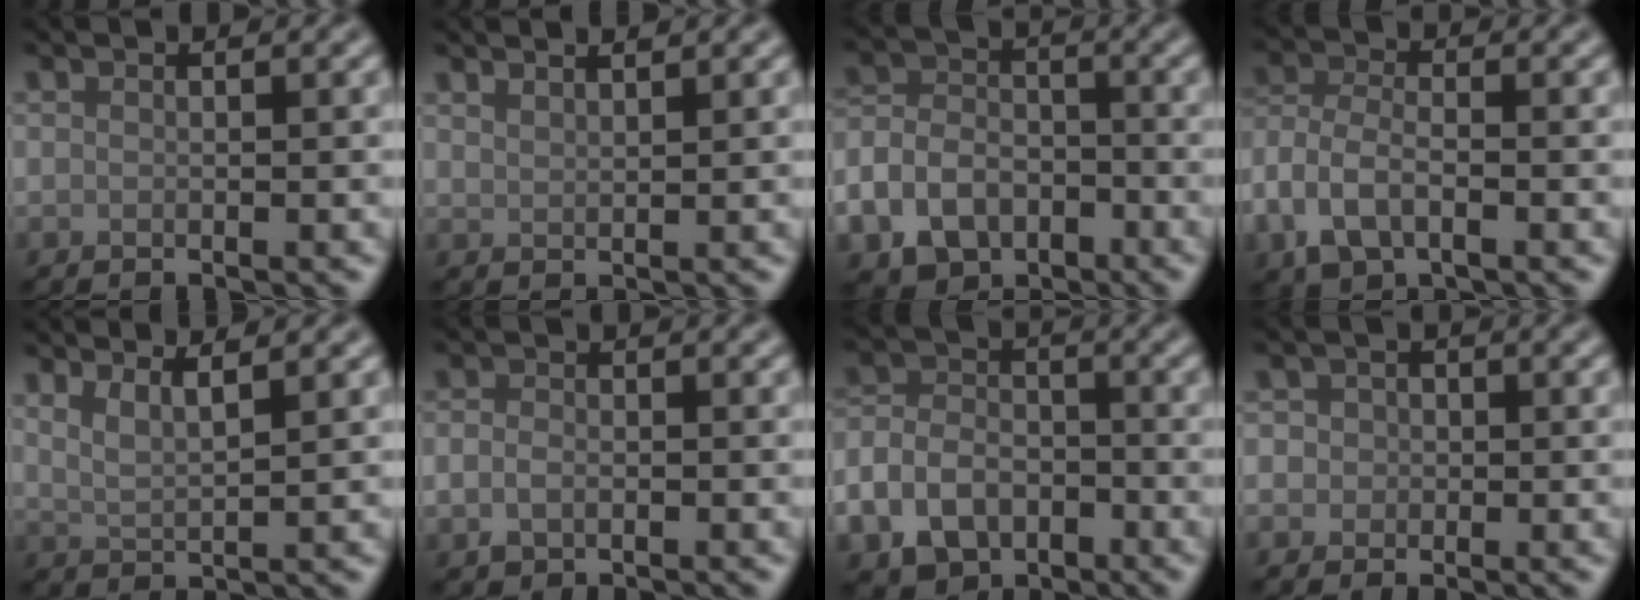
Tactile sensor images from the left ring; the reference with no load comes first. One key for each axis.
{"total": 1.4, "fx": 1.3, "fy": 0.1, "fz": 0.3, "tx": -0.005, "ty": -0.001, "tz": 0.023}
{"total": 8.9, "fx": -4.8, "fy": 6.5, "fz": 3.7, "tx": -0.066, "ty": -0.030, "tz": -0.089}
{"total": 4.4, "fx": -1.9, "fy": 2.6, "fz": 3.1, "tx": -0.069, "ty": -0.002, "tz": -0.044}
{"total": 2.5, "fx": 1.7, "fy": 0.6, "fz": 1.8, "tx": -0.025, "ty": -0.002, "tz": 0.034}
{"total": 1.8, "fx": -0.6, "fy": 1.3, "fz": 1.0, "tx": -0.020, "ty": -0.003, "tz": -0.015}
{"total": 8.1, "fx": -4.3, "fy": 5.8, "fz": 3.6, "tx": -0.062, "ty": -0.023, "tz": -0.081}
{"total": 3.1, "fx": 0.2, "fy": 3.0, "fz": 1.1, "tx": 0.004, "ty": 0.017, "tz": -0.023}